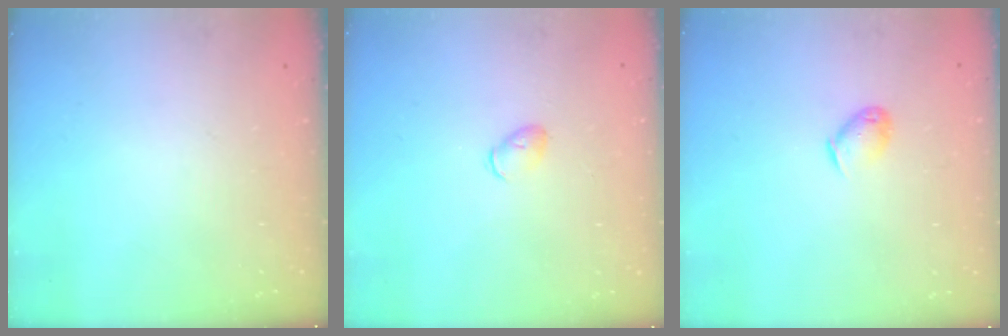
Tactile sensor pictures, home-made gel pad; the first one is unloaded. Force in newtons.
{"total": 4.6, "press": 4.5, "slide": 1.1}
{"total": 4.8, "press": 4.7, "slide": 0.9}